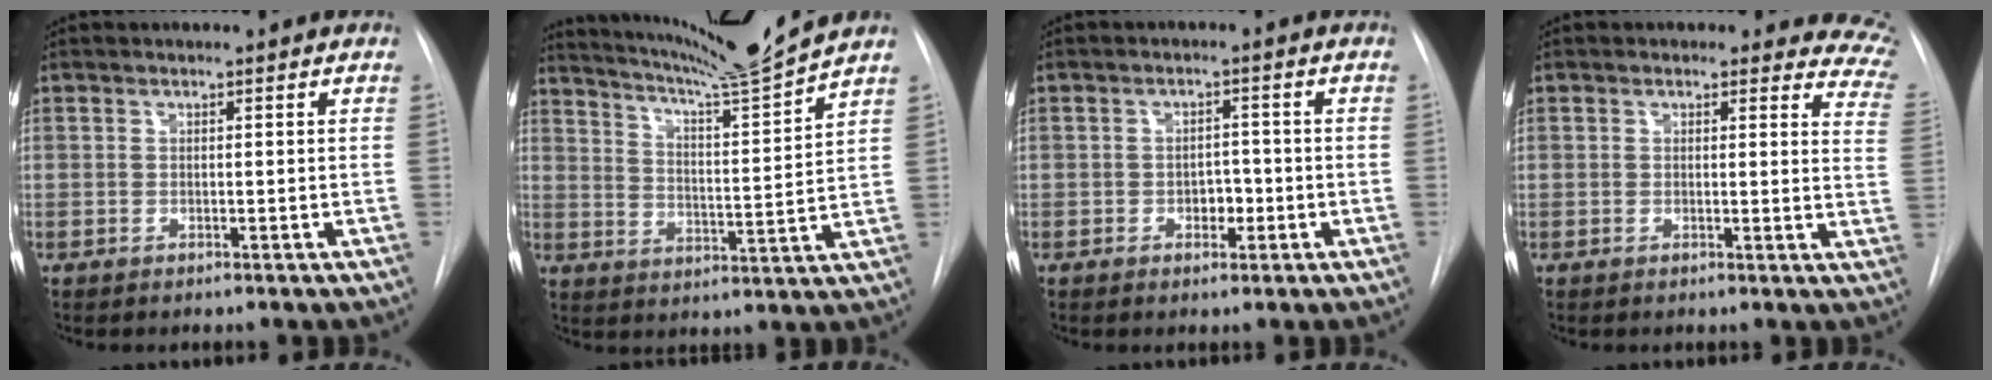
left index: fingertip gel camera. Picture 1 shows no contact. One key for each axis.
{"total": 13.1, "fx": 11.9, "fy": -3.2, "fz": 4.2, "tx": -0.077, "ty": -0.049, "tz": 0.189}
{"total": 2.5, "fx": -0.8, "fy": 1.6, "fz": 1.7, "tx": -0.018, "ty": 0.006, "tz": -0.008}
{"total": 9.9, "fx": 9.0, "fy": 3.6, "fz": 2.1, "tx": 0.025, "ty": -0.046, "tz": 0.051}